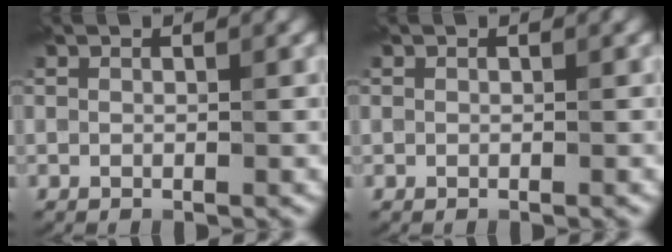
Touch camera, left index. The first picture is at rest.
{"total": 0.0}